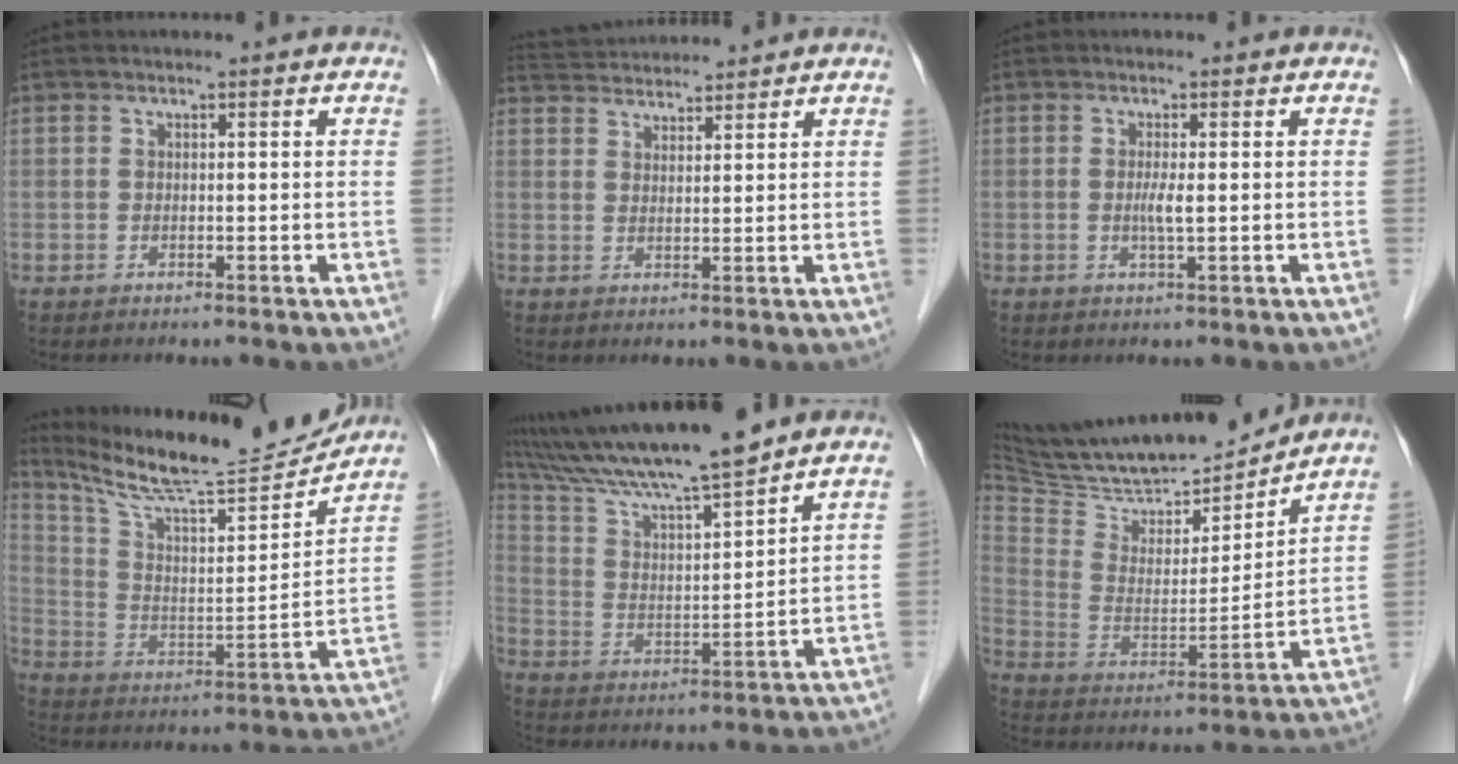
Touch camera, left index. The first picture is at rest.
{"total": 7.2, "force": [7.1, 0.7, 1.2], "torque": [-0.030, 0.037, 0.118]}
{"total": 2.0, "force": [0.0, -0.1, 2.0], "torque": [-0.042, -0.003, -0.001]}
{"total": 20.0, "force": [18.5, 0.7, 7.6], "torque": [-0.141, -0.025, 0.294]}
{"total": 15.4, "force": [13.4, -0.6, 7.6], "torque": [-0.144, 0.010, 0.240]}
{"total": 20.3, "force": [18.9, 2.8, 6.8], "torque": [-0.126, -0.014, 0.316]}